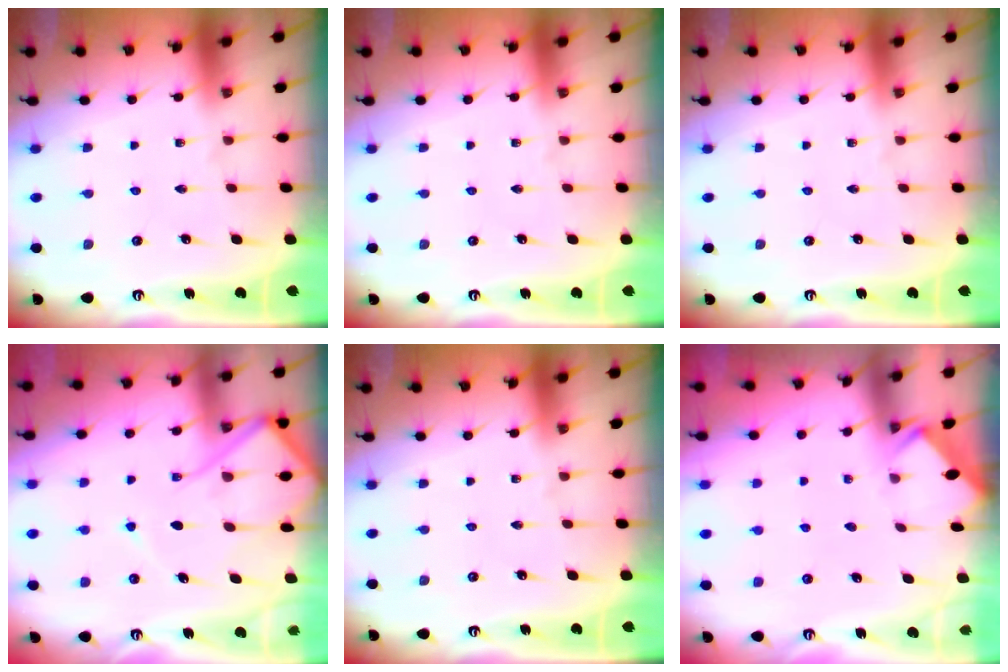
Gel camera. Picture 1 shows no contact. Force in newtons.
{"total": 0.0}
{"total": 0.0}
{"total": 11.7, "press": 11.7, "slide": 1.0}
{"total": 0.0}
{"total": 2.5, "press": 2.4, "slide": 0.4}